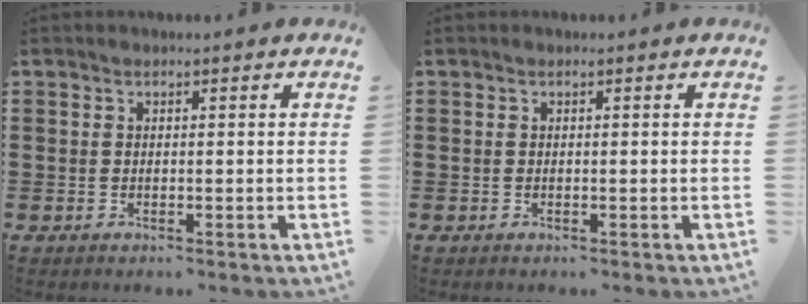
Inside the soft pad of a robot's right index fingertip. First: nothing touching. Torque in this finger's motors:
{"motor_torque": [-0.48, 1.66, 0.00, 0.00]}